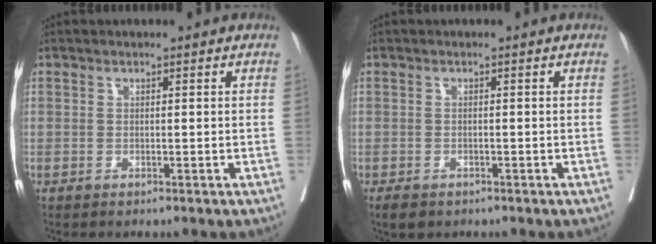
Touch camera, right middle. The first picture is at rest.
{"total": 2.5, "force": [-1.9, 1.3, 1.0], "torque": [-0.018, -0.004, -0.026]}